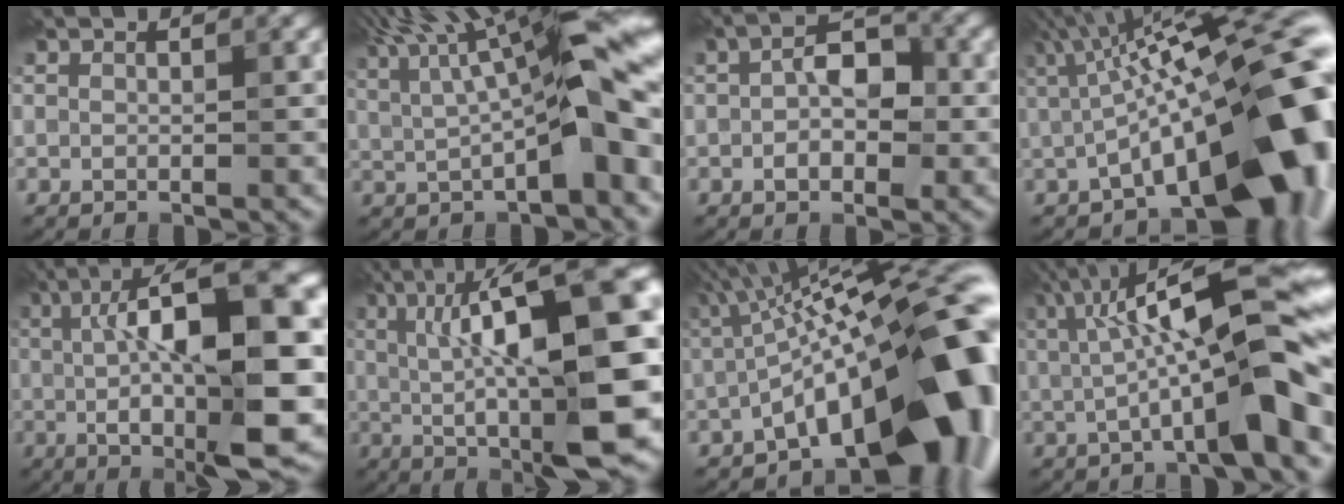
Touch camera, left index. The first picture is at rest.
{"total": 12.3, "force": [2.5, 2.7, 11.7], "torque": [-0.185, 0.026, 0.043]}
{"total": 4.1, "force": [-0.7, 2.2, 3.4], "torque": [-0.051, 0.011, -0.017]}
{"total": 14.4, "force": [-1.4, 4.8, 13.5], "torque": [-0.177, 0.028, -0.027]}
{"total": 16.9, "force": [1.5, 4.7, 16.1], "torque": [-0.232, 0.019, 0.021]}
{"total": 15.0, "force": [1.1, 3.7, 14.5], "torque": [-0.199, 0.024, 0.013]}
{"total": 14.0, "force": [-2.8, 4.8, 12.9], "torque": [-0.170, 0.027, -0.053]}
{"total": 11.6, "force": [0.4, 2.4, 11.3], "torque": [-0.173, 0.027, 0.000]}